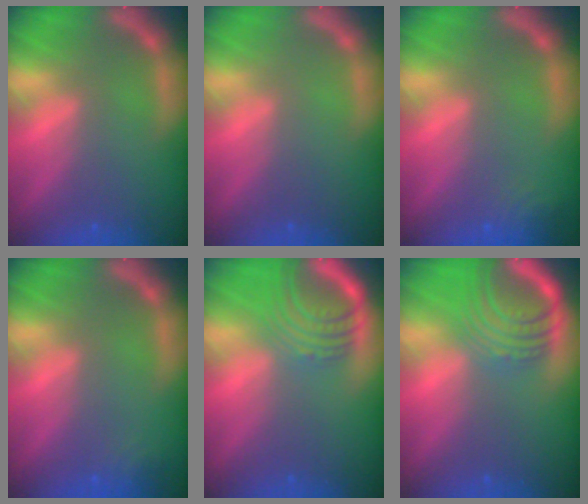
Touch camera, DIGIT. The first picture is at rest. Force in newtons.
{"total": 0.0}
{"total": 2.4}
{"total": 1.4}
{"total": 7.1}
{"total": 8.1}